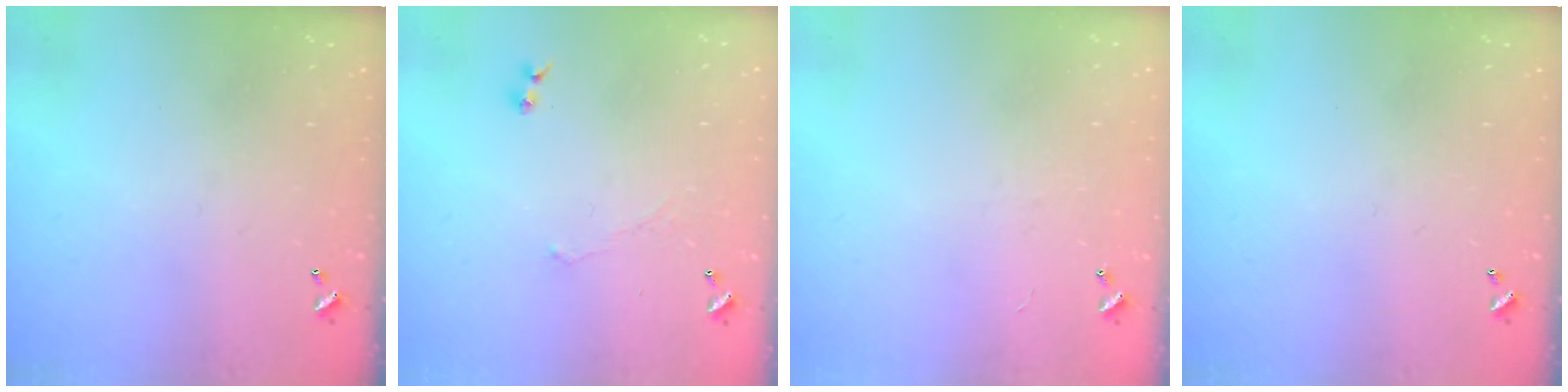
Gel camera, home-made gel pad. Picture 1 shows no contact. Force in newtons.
{"total": 1.5, "press": 1.4, "slide": 0.6}
{"total": 2.4, "press": 2.4, "slide": 0.3}
{"total": 0.0}